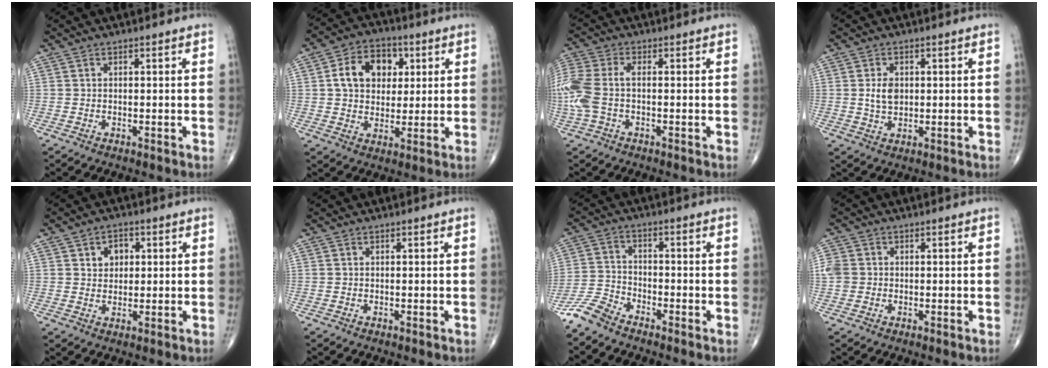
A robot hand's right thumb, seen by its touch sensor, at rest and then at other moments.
{"total": 11.7, "force": [2.8, 8.7, 7.3], "torque": [-0.088, 0.004, 0.042]}
{"total": 10.0, "force": [-0.7, 5.4, 8.3], "torque": [-0.232, 0.021, -0.014]}
{"total": 4.2, "force": [0.5, 2.8, 3.1], "torque": [-0.048, -0.004, 0.012]}
{"total": 4.4, "force": [1.3, 3.4, 2.4], "torque": [-0.015, -0.003, 0.019]}
{"total": 0.0}
{"total": 5.5, "force": [-4.9, 1.9, 1.8], "torque": [-0.038, 0.012, -0.110]}
{"total": 3.7, "force": [0.1, 3.3, 1.6], "torque": [-0.030, 0.010, 0.003]}